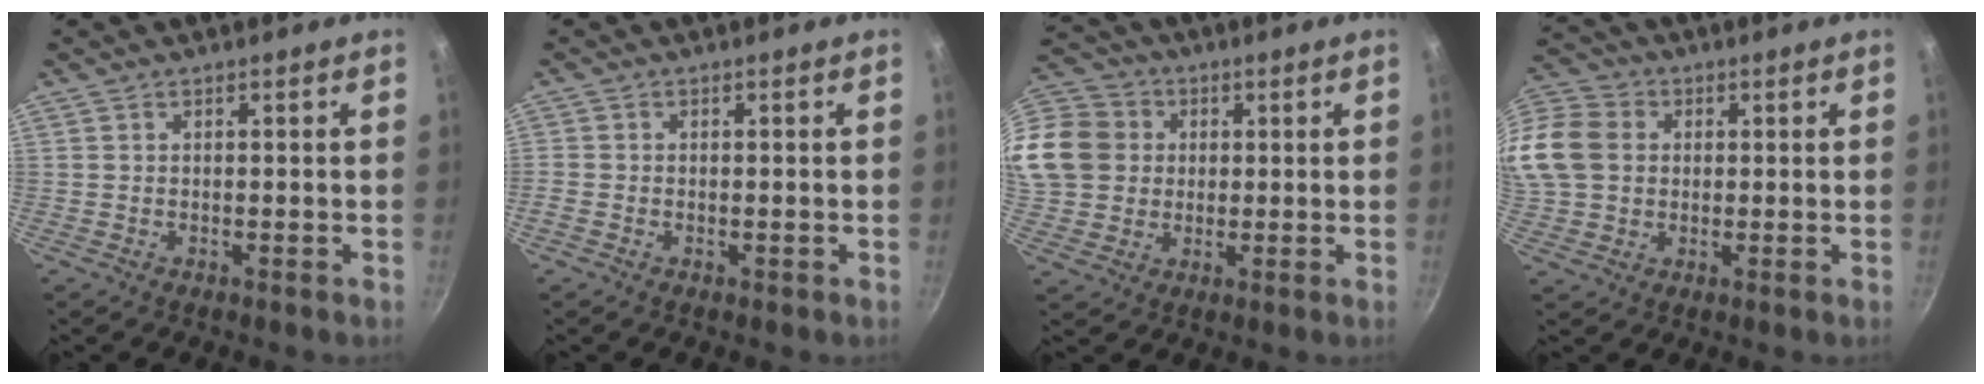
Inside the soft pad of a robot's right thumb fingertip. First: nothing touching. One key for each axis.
{"total": 1.4, "fx": -0.6, "fy": 1.0, "fz": 0.7, "tx": -0.016, "ty": 0.001, "tz": -0.013}
{"total": 18.6, "fx": 3.2, "fy": 16.2, "fz": 8.4, "tx": -0.184, "ty": 0.032, "tz": 0.057}
{"total": 22.7, "fx": 3.3, "fy": 19.0, "fz": 11.9, "tx": -0.303, "ty": 0.051, "tz": 0.057}